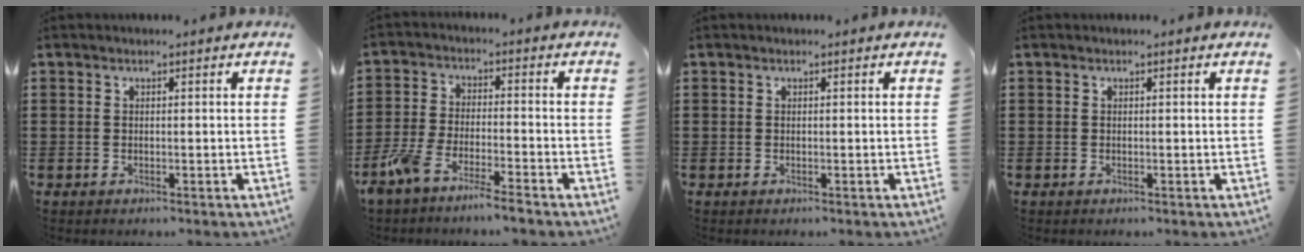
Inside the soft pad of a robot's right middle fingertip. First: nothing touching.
{"total": 5.7, "force": [-5.0, 0.2, 2.7], "torque": [-0.080, -0.013, -0.102]}
{"total": 0.0}
{"total": 0.0}